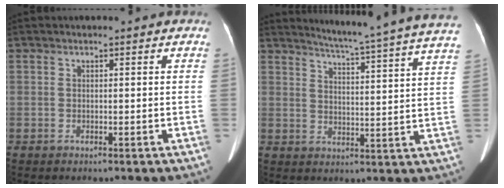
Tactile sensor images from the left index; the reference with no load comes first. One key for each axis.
{"total": 20.5, "fx": 18.8, "fy": -2.0, "fz": 8.1, "tx": -0.130, "ty": -0.072, "tz": 0.227}